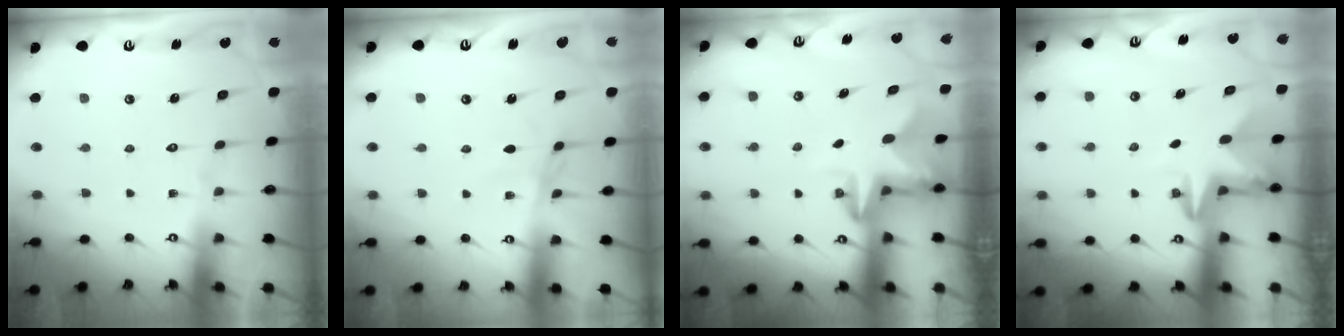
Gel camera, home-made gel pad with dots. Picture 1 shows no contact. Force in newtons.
{"total": 1.8, "press": 1.8, "slide": 0.3}
{"total": 2.5, "press": 2.4, "slide": 0.6}
{"total": 3.3, "press": 3.2, "slide": 0.7}